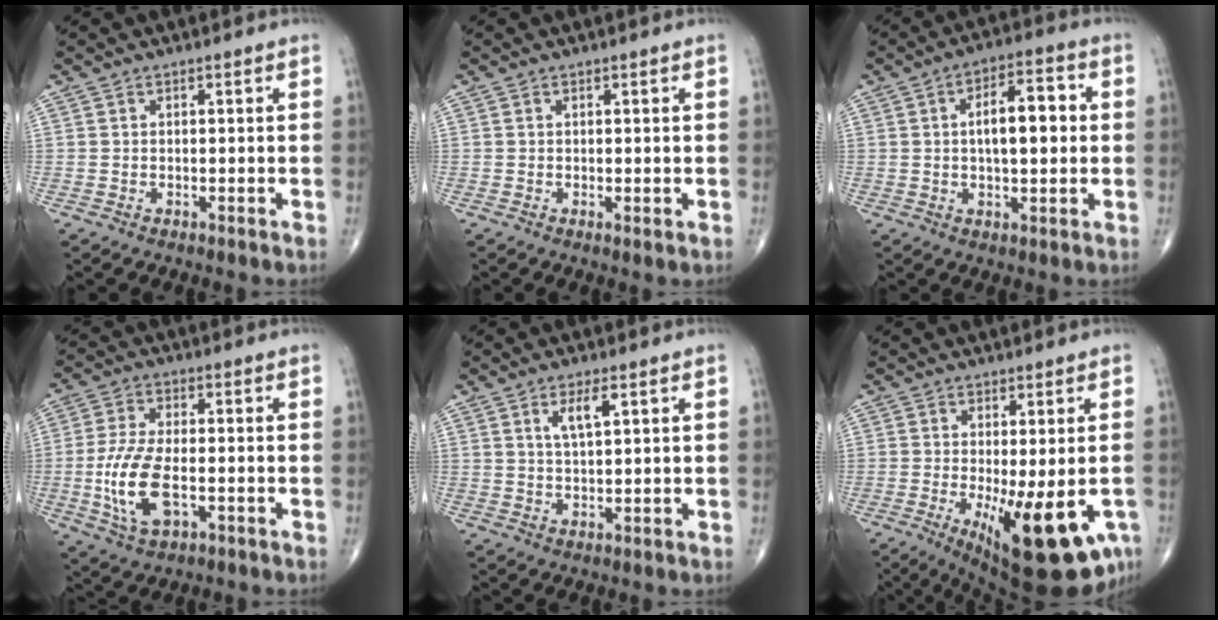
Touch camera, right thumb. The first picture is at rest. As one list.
[{"total": 0.8, "force": [0.0, 0.2, 0.8], "torque": [-0.017, -0.005, 0.000]}, {"total": 10.4, "force": [1.0, 4.6, 9.3], "torque": [-0.125, 0.016, 0.010]}, {"total": 11.2, "force": [-2.4, 5.2, 9.6], "torque": [-0.203, 0.004, -0.043]}, {"total": 4.2, "force": [1.9, 1.2, 3.6], "torque": [-0.068, -0.009, 0.037]}, {"total": 16.1, "force": [-5.2, 5.1, 14.3], "torque": [-0.183, -0.026, -0.061]}]